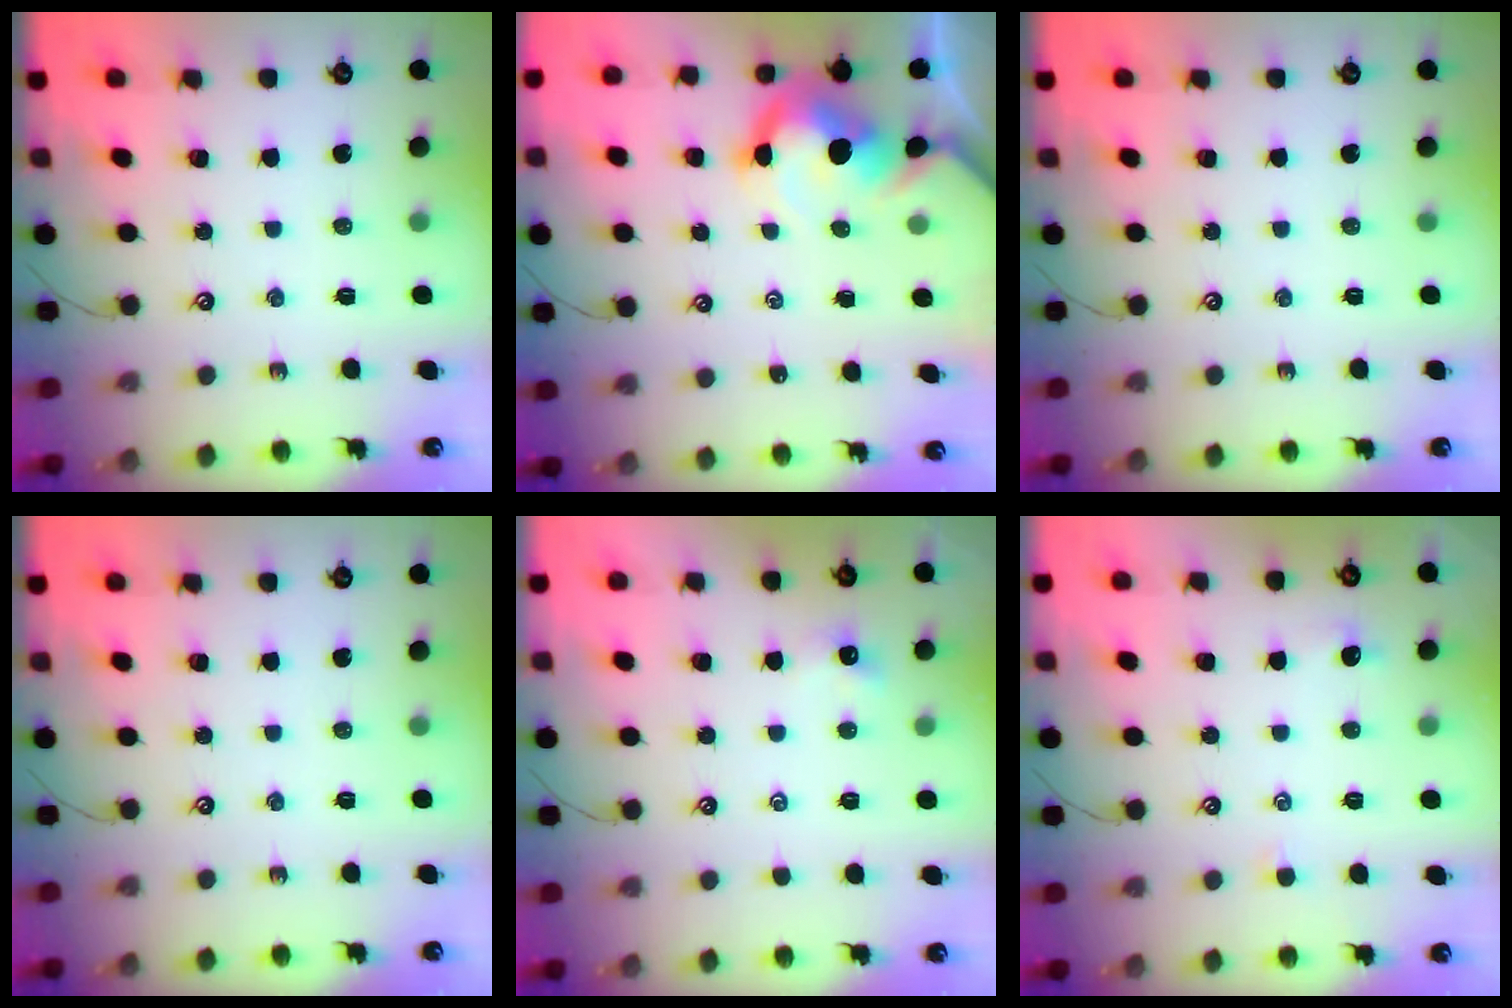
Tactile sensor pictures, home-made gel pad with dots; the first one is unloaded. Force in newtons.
{"total": 7.3, "press": 7.2, "slide": 1.0}
{"total": 0.0}
{"total": 0.0}
{"total": 1.2, "press": 1.1, "slide": 0.4}
{"total": 0.8, "press": 0.7, "slide": 0.5}